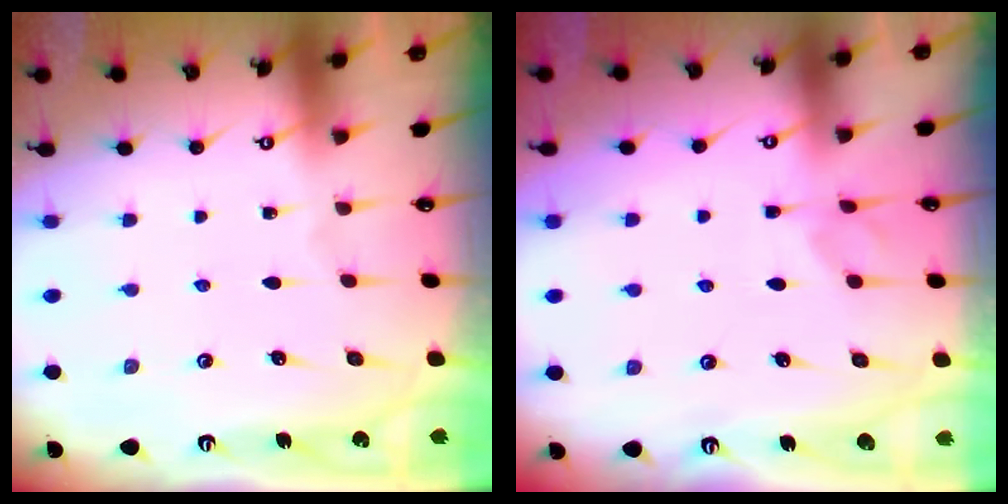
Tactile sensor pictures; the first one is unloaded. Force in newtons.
{"total": 0.9, "press": 0.7, "slide": 0.6}